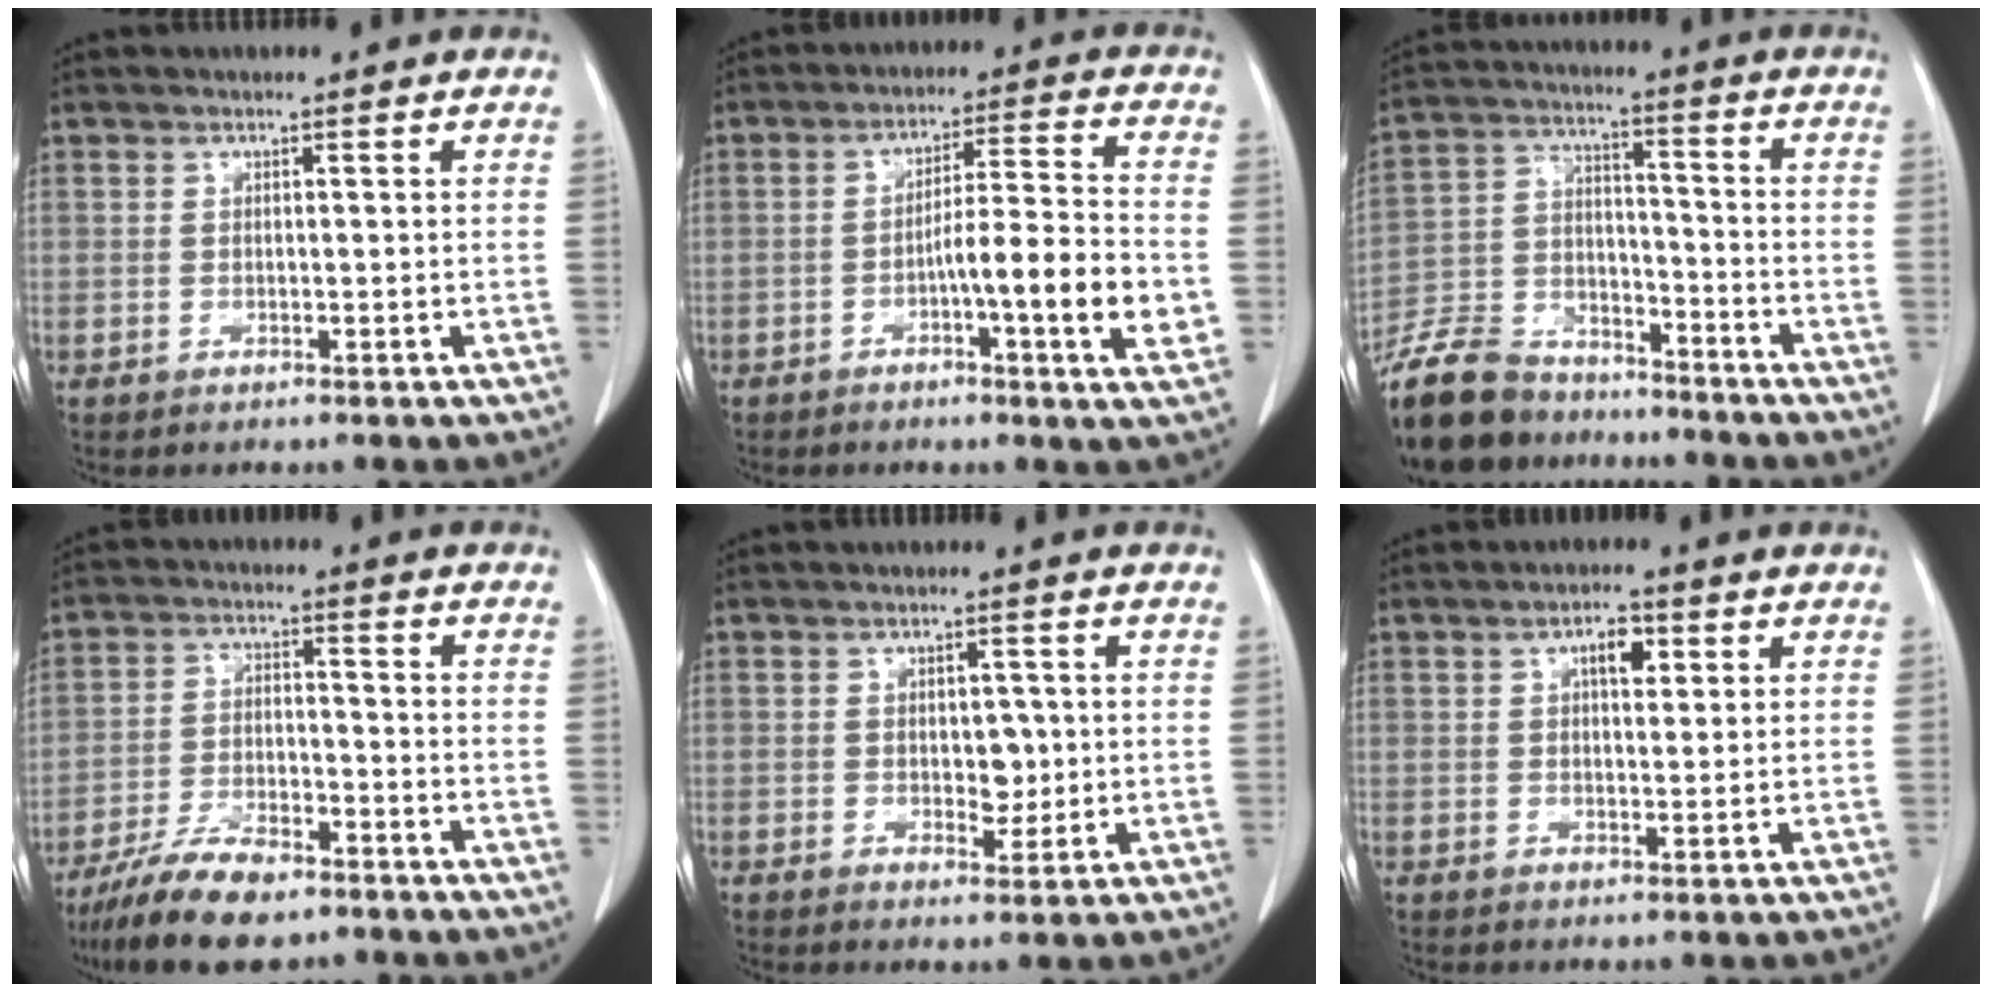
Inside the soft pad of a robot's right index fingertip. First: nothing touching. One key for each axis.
{"total": 10.8, "fx": -3.0, "fy": 0.2, "fz": 10.3, "tx": -0.157, "ty": 0.000, "tz": -0.051}
{"total": 16.3, "fx": -13.9, "fy": 6.7, "fz": 5.2, "tx": -0.120, "ty": 0.013, "tz": -0.247}
{"total": 10.6, "fx": -8.3, "fy": 2.8, "fz": 6.0, "tx": -0.112, "ty": -0.018, "tz": -0.148}
{"total": 3.1, "fx": -0.2, "fy": 1.8, "fz": 2.5, "tx": -0.035, "ty": 0.002, "tz": 0.001}
{"total": 3.5, "fx": 1.3, "fy": 1.5, "fz": 2.8, "tx": -0.046, "ty": 0.005, "tz": 0.019}